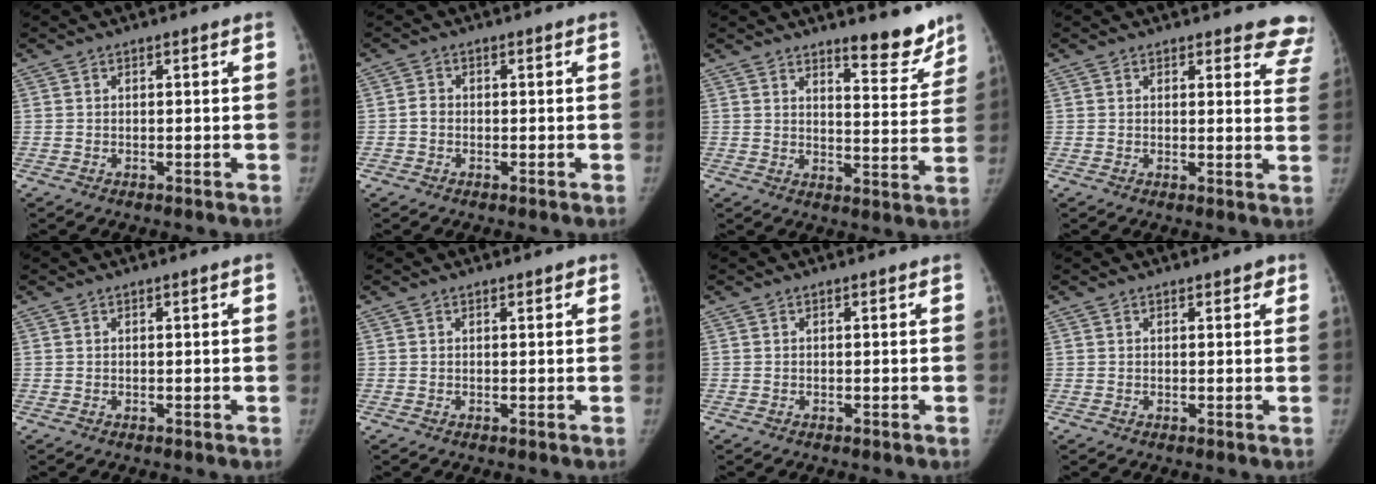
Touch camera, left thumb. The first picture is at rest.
{"total": 1.6, "force": [-0.6, 1.4, 0.4], "torque": [-0.001, 0.005, -0.014]}
{"total": 8.8, "force": [7.2, 2.4, 4.5], "torque": [-0.025, -0.059, 0.104]}
{"total": 8.5, "force": [7.9, 2.9, 1.6], "torque": [0.036, -0.042, 0.053]}
{"total": 0.6, "force": [0.2, 0.0, 0.6], "torque": [-0.011, 0.002, 0.003]}
{"total": 0.8, "force": [0.6, 0.4, 0.4], "torque": [-0.001, -0.001, 0.006]}
{"total": 0.0}
{"total": 1.5, "force": [1.0, 0.8, 0.8], "torque": [0.002, -0.002, 0.010]}